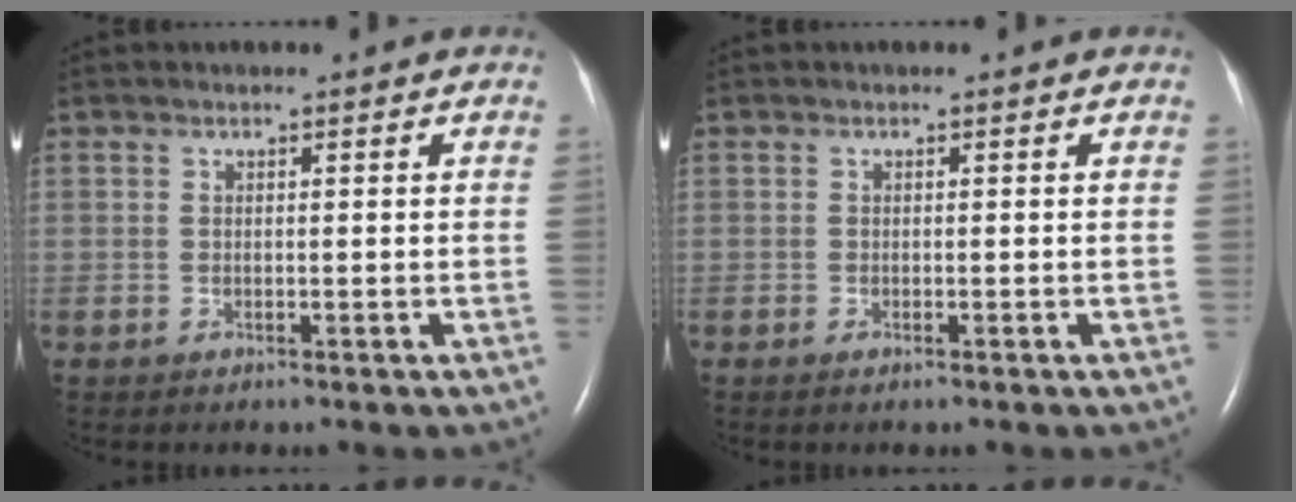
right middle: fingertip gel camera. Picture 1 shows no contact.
{"total": 0.5, "force": [-0.3, 0.1, 0.4], "torque": [-0.010, -0.002, -0.004]}